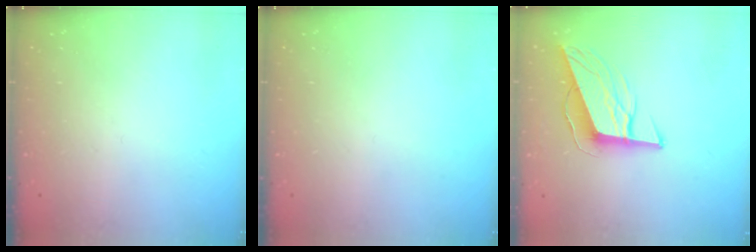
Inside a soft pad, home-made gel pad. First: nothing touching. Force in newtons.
{"total": 0.0}
{"total": 13.0, "press": 12.6, "slide": 3.2}